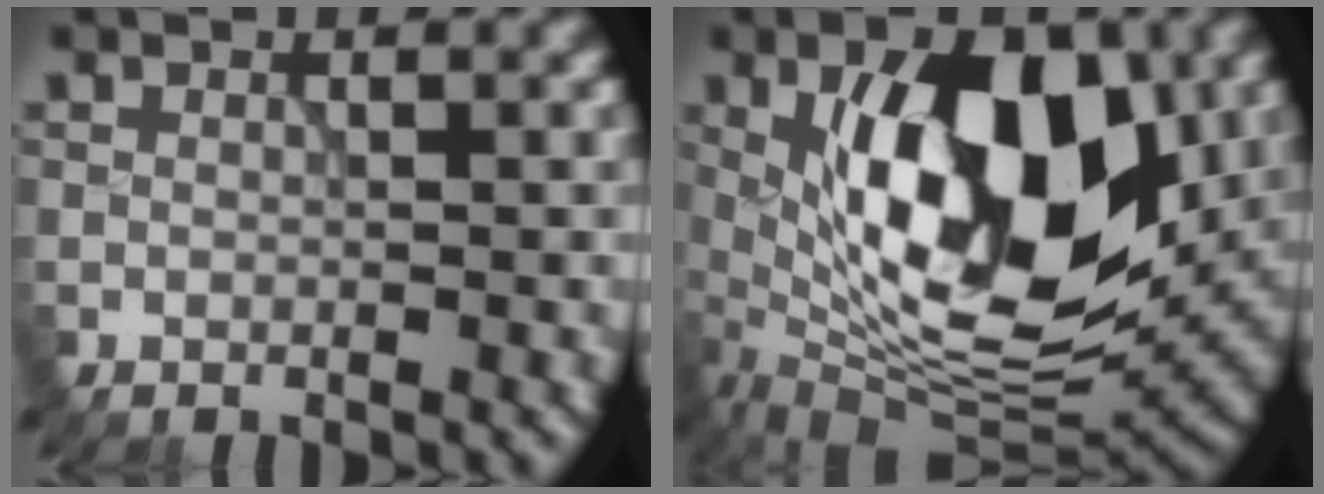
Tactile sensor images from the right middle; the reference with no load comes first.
{"total": 14.4, "force": [1.7, 7.0, 12.5], "torque": [-0.208, -0.012, 0.026]}